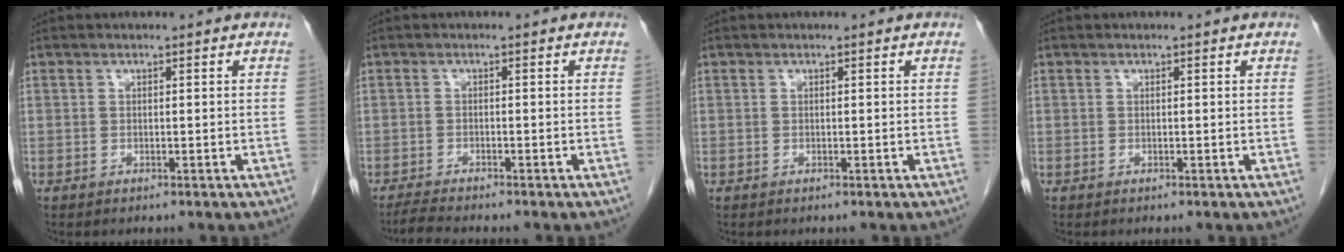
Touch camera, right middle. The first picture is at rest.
{"total": 3.2, "force": [-2.9, -0.3, 1.2], "torque": [-0.032, -0.016, -0.052]}
{"total": 0.0}
{"total": 0.0}